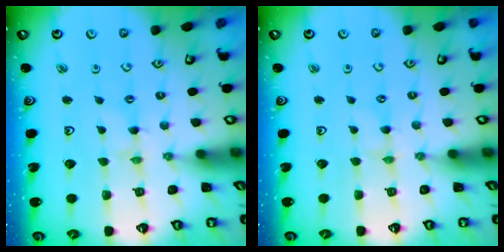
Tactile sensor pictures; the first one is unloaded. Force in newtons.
{"total": 0.0}